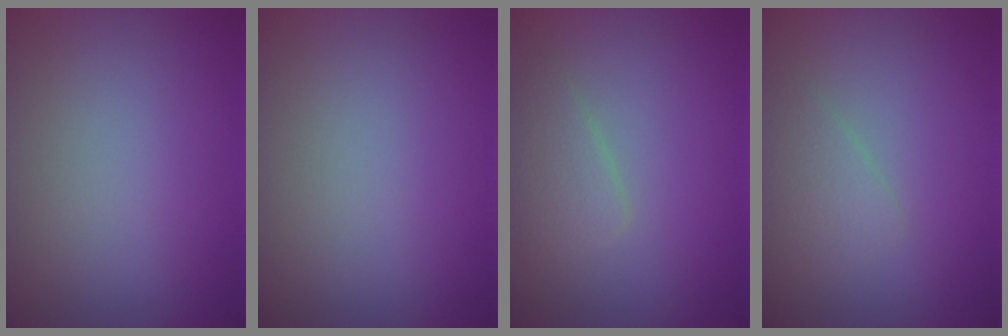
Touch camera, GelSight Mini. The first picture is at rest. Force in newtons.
{"total": 0.0}
{"total": 2.2, "press": 2.2, "slide": 0.0}
{"total": 1.7, "press": 1.7, "slide": 0.1}